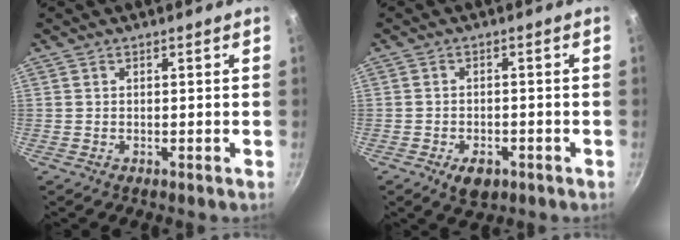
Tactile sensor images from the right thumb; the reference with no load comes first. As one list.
[{"total": 4.8, "force": [-2.4, 2.9, 3.0], "torque": [-0.042, 0.012, -0.030]}]